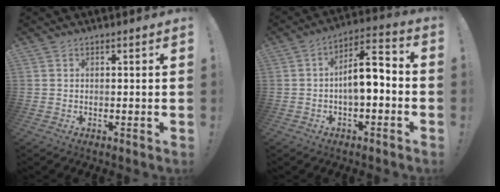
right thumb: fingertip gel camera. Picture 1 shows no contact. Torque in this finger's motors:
{"motor_torque": [0.03, 0.30, 0.40, 0.27, 0.30]}